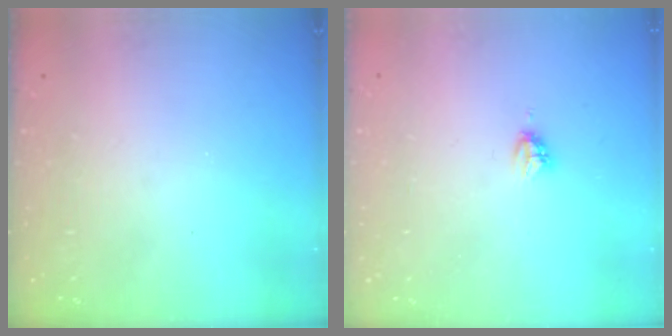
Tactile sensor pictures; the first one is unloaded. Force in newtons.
{"total": 3.2, "press": 3.2, "slide": 0.4}